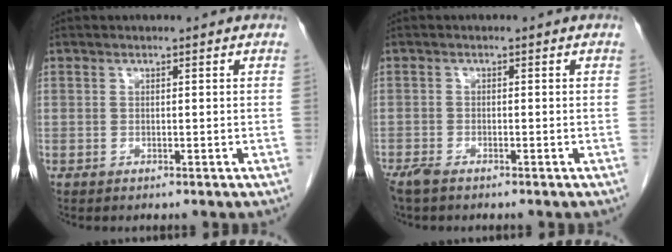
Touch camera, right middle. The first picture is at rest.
{"total": 2.4, "force": [-1.9, 0.6, 1.3], "torque": [-0.031, -0.007, -0.035]}